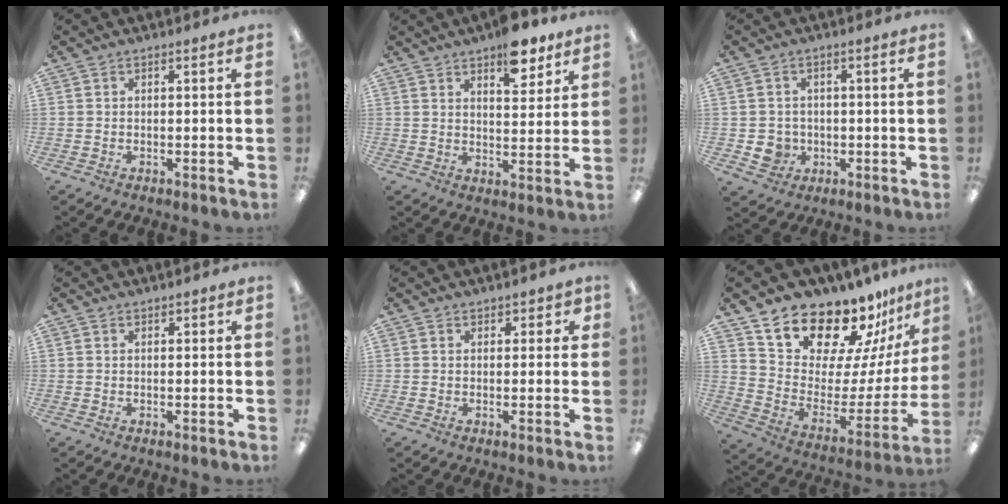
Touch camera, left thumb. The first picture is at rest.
{"total": 10.2, "force": [7.3, 4.4, 5.7], "torque": [-0.056, -0.043, 0.121]}
{"total": 4.4, "force": [-0.8, 4.2, 1.1], "torque": [-0.022, 0.005, -0.013]}
{"total": 0.7, "force": [0.6, 0.3, 0.1], "torque": [-0.001, 0.000, 0.011]}
{"total": 2.1, "force": [1.4, 1.5, 0.7], "torque": [0.002, -0.002, 0.022]}
{"total": 18.8, "force": [16.8, 6.4, 5.4], "torque": [-0.096, -0.145, 0.298]}